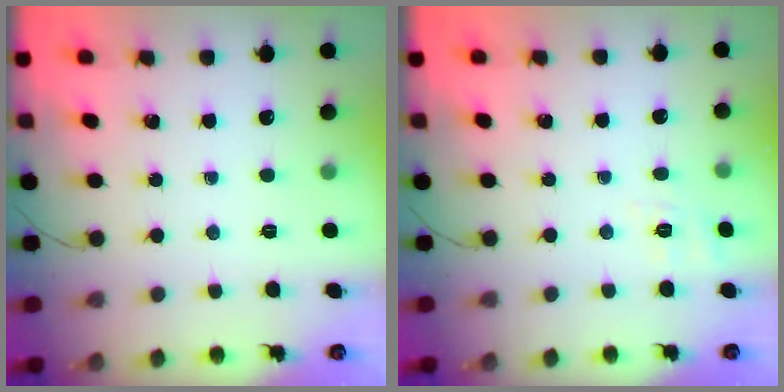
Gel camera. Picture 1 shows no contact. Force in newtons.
{"total": 2.6, "press": 1.5, "slide": 2.1}